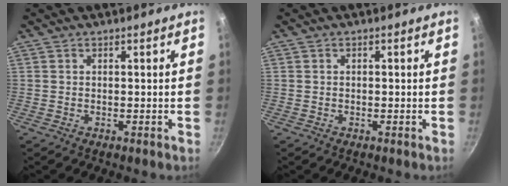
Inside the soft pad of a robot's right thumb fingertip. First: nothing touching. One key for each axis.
{"total": 0.0}